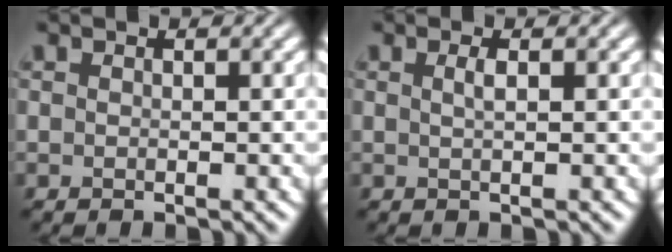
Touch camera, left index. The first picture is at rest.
{"total": 1.2, "force": [0.3, 0.4, 1.1], "torque": [-0.017, 0.005, 0.003]}